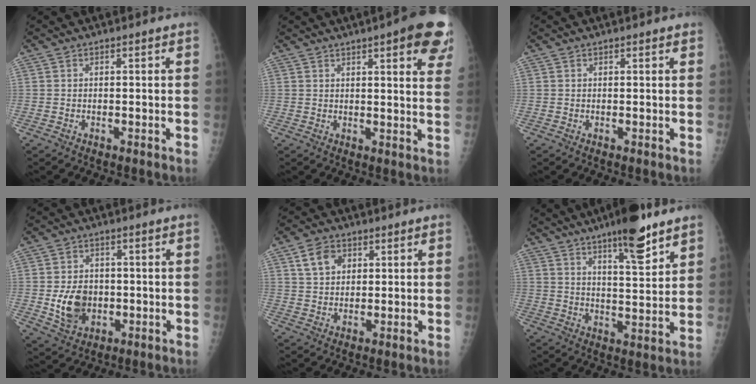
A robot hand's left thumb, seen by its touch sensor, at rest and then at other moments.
{"total": 13.4, "force": [7.4, 3.1, 10.7], "torque": [-0.104, -0.025, 0.081]}
{"total": 0.7, "force": [0.5, 0.1, 0.5], "torque": [-0.004, 0.000, 0.006]}
{"total": 8.2, "force": [-1.1, 6.3, 5.1], "torque": [-0.065, 0.000, -0.010]}
{"total": 5.6, "force": [2.3, 4.1, 3.0], "torque": [-0.035, -0.006, 0.043]}
{"total": 12.0, "force": [8.0, 2.6, 8.6], "torque": [-0.116, -0.045, 0.124]}